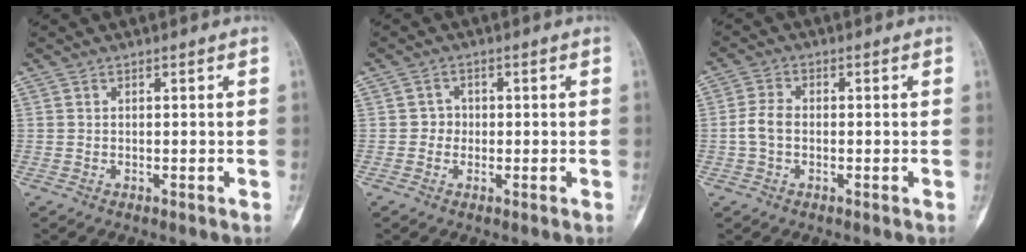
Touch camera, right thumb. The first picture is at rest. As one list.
[{"total": 1.9, "force": [-0.3, 1.8, 0.5], "torque": [0.010, 0.010, -0.011]}, {"total": 3.9, "force": [-0.6, 2.6, 2.8], "torque": [-0.061, 0.010, -0.017]}]